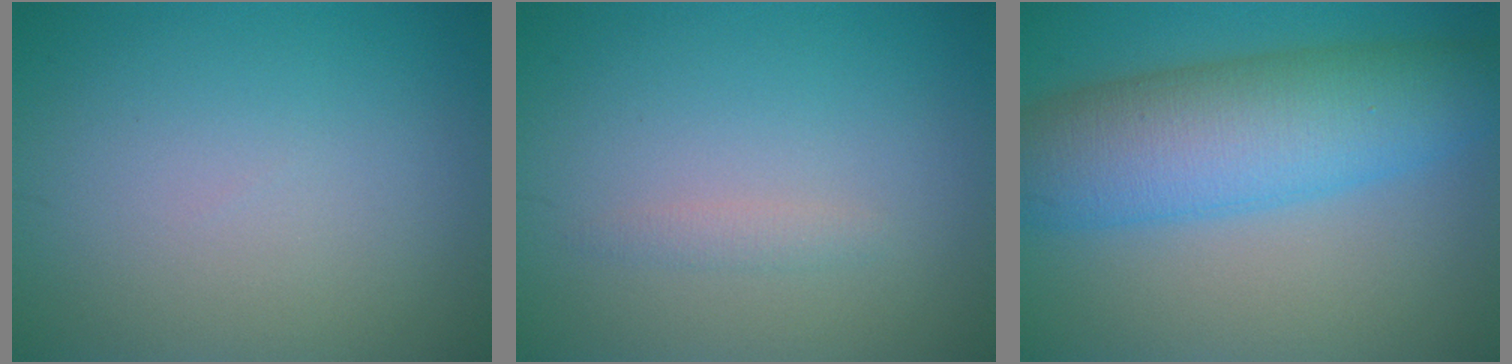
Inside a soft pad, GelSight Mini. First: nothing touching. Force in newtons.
{"total": 0.9, "press": 0.9, "slide": 0.1}
{"total": 9.5, "press": 9.5, "slide": 0.2}